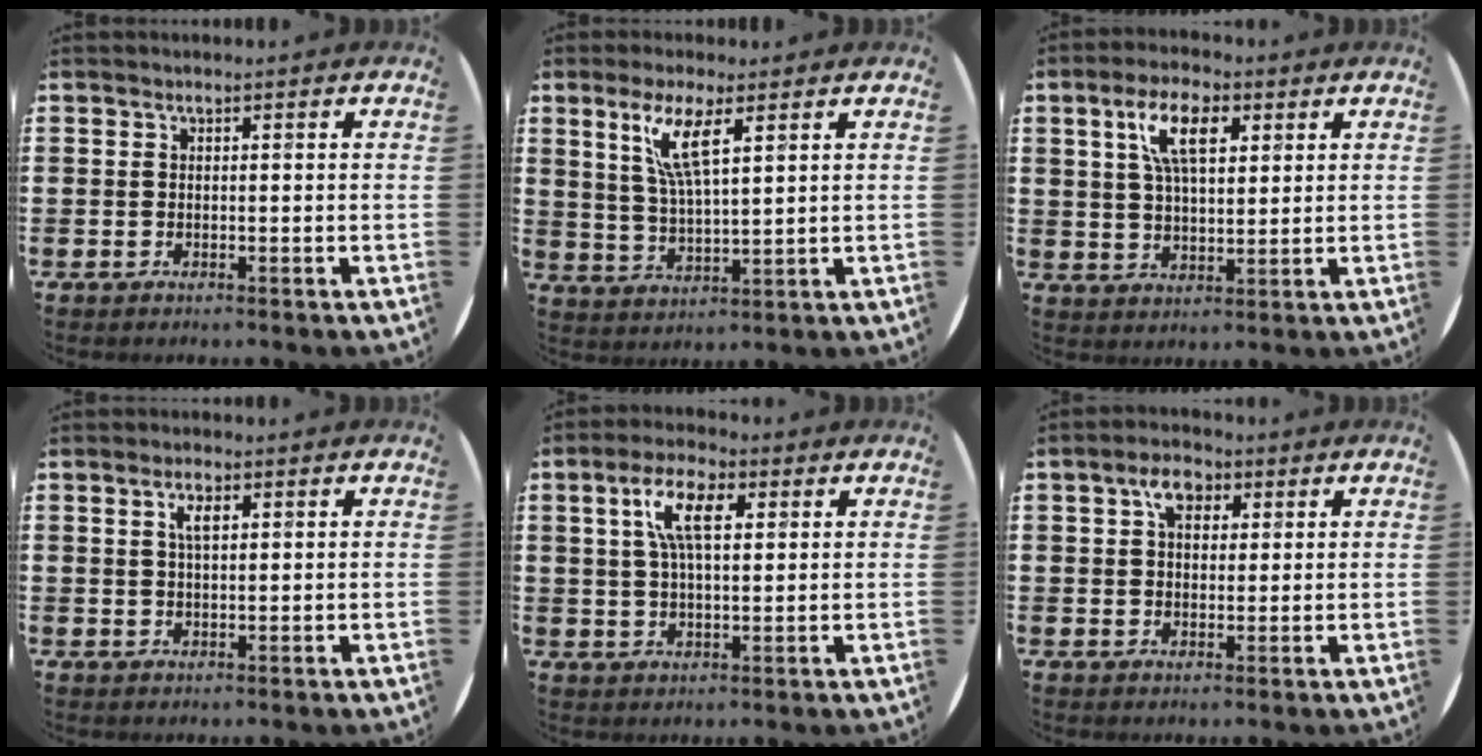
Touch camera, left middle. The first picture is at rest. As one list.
[{"total": 6.7, "force": [4.0, 1.4, 5.3], "torque": [-0.108, -0.002, 0.066]}, {"total": 8.3, "force": [3.9, 3.5, 6.4], "torque": [-0.121, 0.008, 0.065]}, {"total": 2.5, "force": [1.1, 1.0, 2.0], "torque": [-0.036, 0.003, 0.015]}, {"total": 7.5, "force": [3.1, 3.0, 6.1], "torque": [-0.122, 0.010, 0.051]}, {"total": 4.3, "force": [2.2, 2.7, 2.5], "torque": [-0.033, 0.004, 0.033]}]